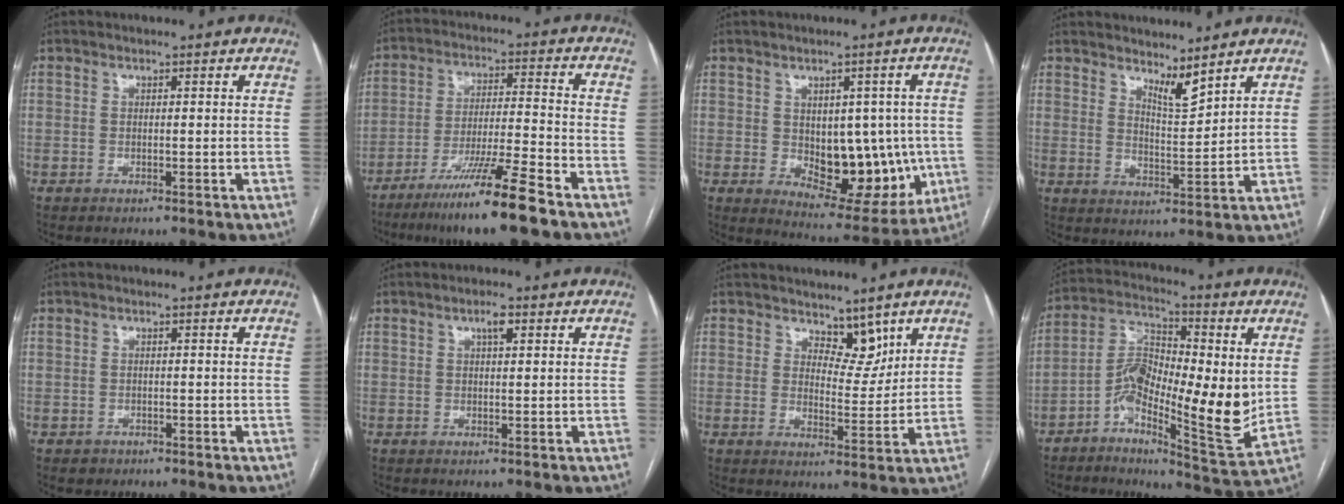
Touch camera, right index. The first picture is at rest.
{"total": 12.8, "force": [-8.8, -0.6, 9.2], "torque": [-0.164, -0.032, -0.156]}
{"total": 14.0, "force": [-1.1, 7.7, 11.6], "torque": [-0.146, 0.005, 0.013]}
{"total": 4.1, "force": [3.7, 0.2, 1.9], "torque": [-0.035, -0.019, 0.074]}
{"total": 1.3, "force": [-0.8, 1.1, -0.1], "torque": [-0.001, 0.004, -0.009]}
{"total": 2.0, "force": [0.9, 0.5, 1.7], "torque": [-0.030, 0.004, 0.016]}
{"total": 4.8, "force": [3.7, 2.4, 1.8], "torque": [-0.015, -0.007, 0.066]}
{"total": 14.5, "force": [-1.5, 4.8, 13.6], "torque": [-0.249, 0.010, -0.032]}